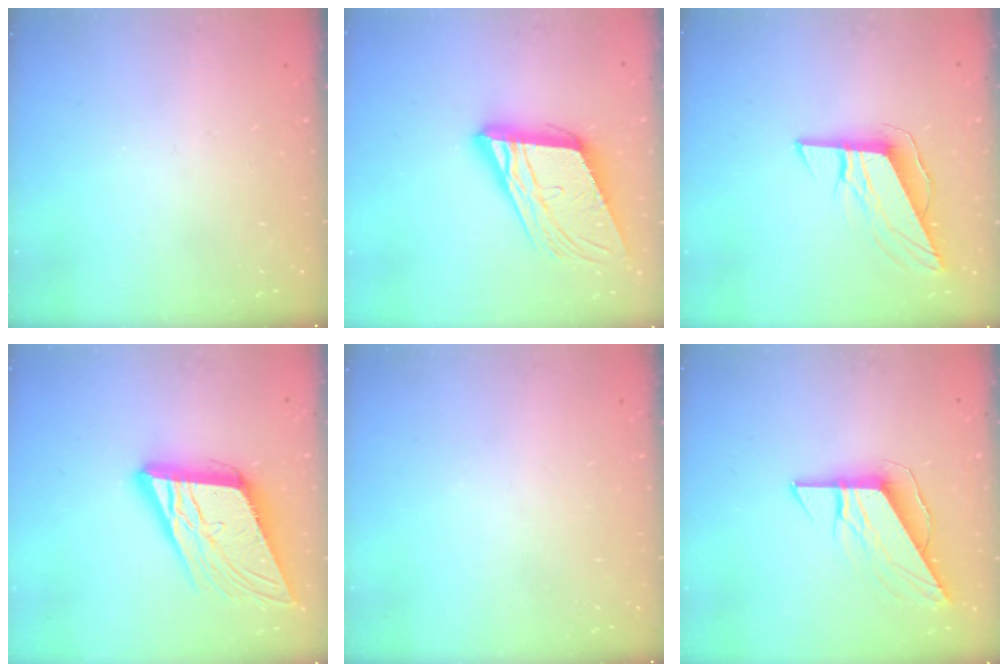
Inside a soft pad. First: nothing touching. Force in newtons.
{"total": 18.1, "press": 17.7, "slide": 3.6}
{"total": 10.0, "press": 9.7, "slide": 2.5}
{"total": 18.0, "press": 17.6, "slide": 3.8}
{"total": 0.0}
{"total": 11.1, "press": 11.0, "slide": 1.2}